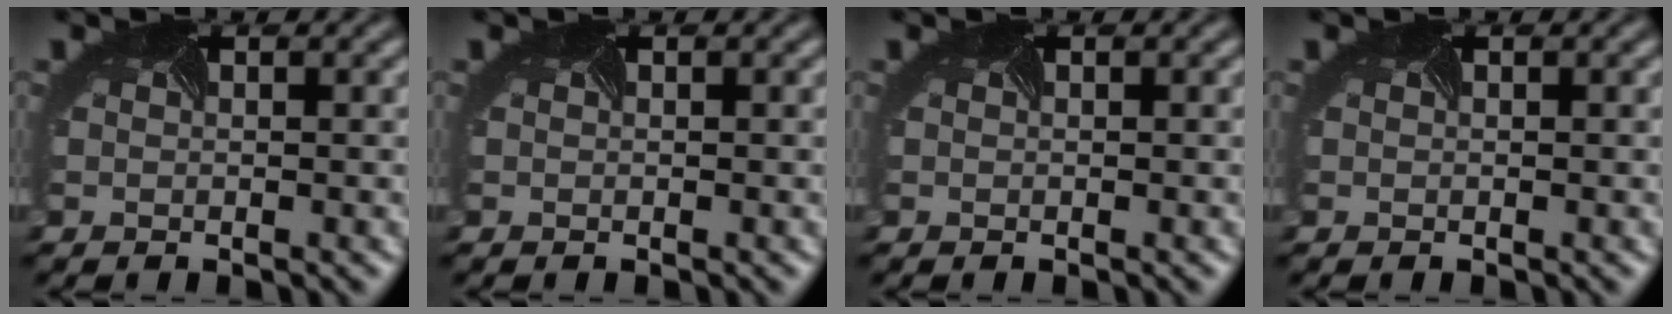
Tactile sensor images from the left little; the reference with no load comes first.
{"total": 0.0}
{"total": 0.0}
{"total": 0.0}